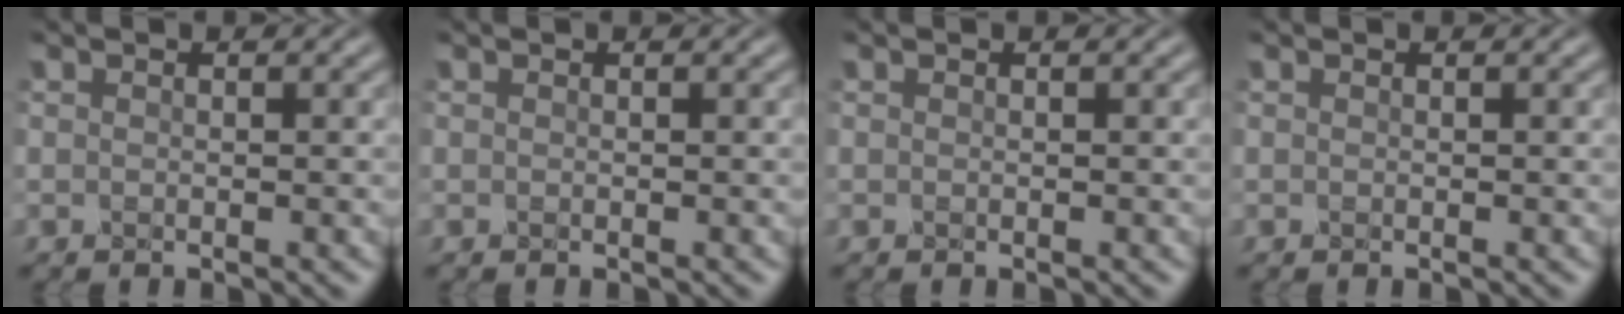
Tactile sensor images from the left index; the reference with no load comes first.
{"total": 0.0}
{"total": 0.0}
{"total": 0.0}